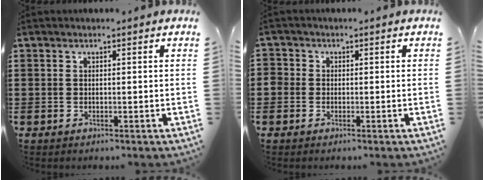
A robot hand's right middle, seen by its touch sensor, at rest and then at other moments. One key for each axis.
{"total": 1.4, "fx": -0.2, "fy": 1.4, "fz": 0.0, "tx": -0.005, "ty": 0.008, "tz": -0.007}